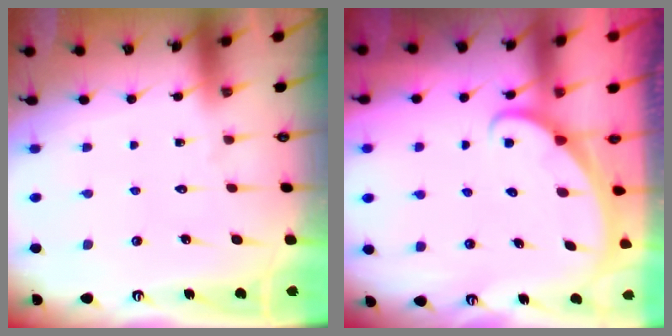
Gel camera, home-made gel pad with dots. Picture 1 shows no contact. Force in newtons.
{"total": 1.6, "press": 1.6, "slide": 0.0}